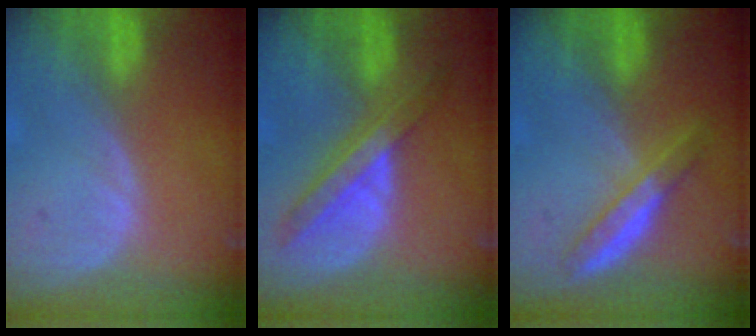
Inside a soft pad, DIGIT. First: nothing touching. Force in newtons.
{"total": 6.6, "press": 6.5, "slide": 1.2}
{"total": 5.3, "press": 4.7, "slide": 2.4}